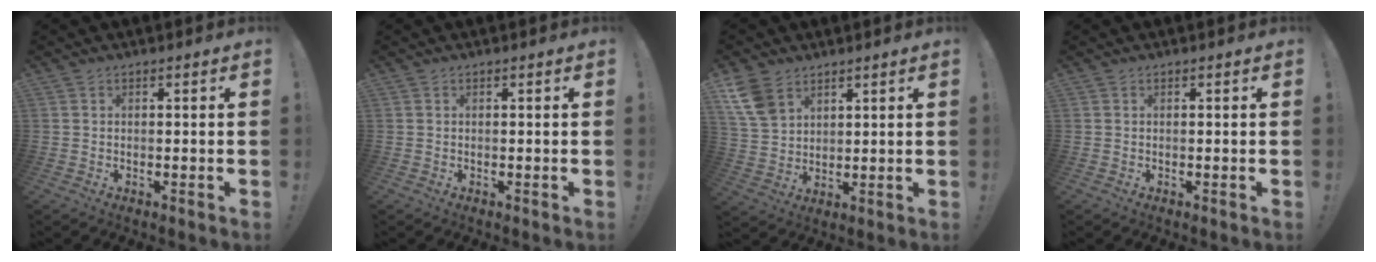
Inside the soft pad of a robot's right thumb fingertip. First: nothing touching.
{"total": 0.0}
{"total": 9.6, "force": [6.1, 6.0, 4.4], "torque": [-0.085, -0.026, 0.121]}
{"total": 0.0}